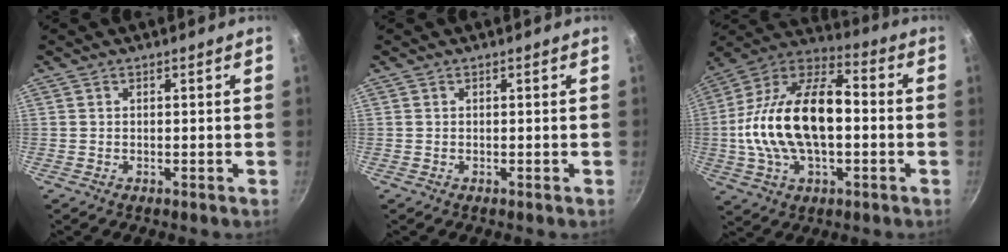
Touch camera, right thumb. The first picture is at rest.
{"total": 0.0}
{"total": 22.9, "force": [-1.2, 12.7, 19.0], "torque": [-0.341, 0.045, -0.034]}